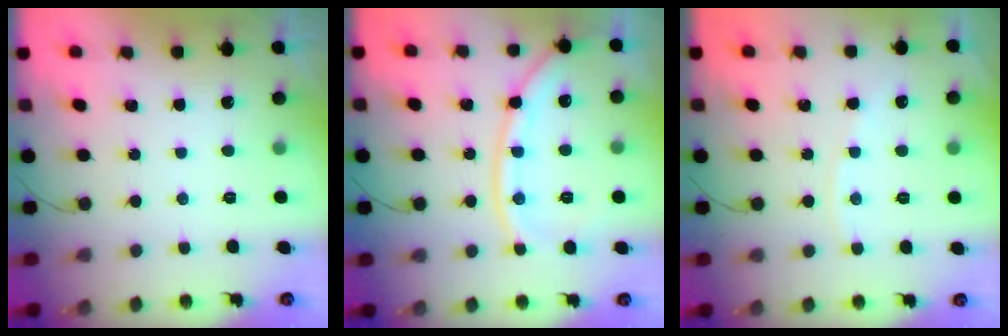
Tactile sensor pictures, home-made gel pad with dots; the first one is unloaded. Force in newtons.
{"total": 13.1, "press": 13.0, "slide": 1.7}
{"total": 2.0, "press": 2.0, "slide": 0.4}